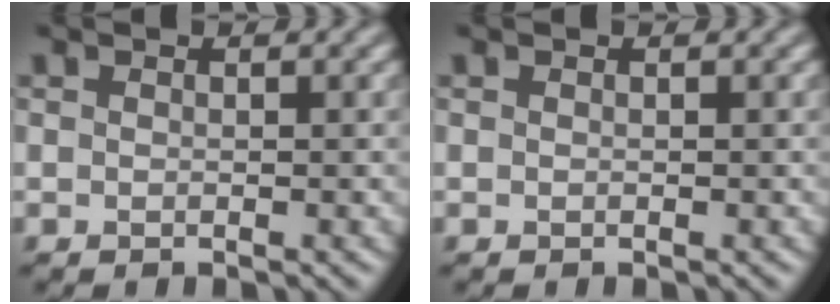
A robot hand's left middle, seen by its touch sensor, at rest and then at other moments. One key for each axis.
{"total": 0.0}